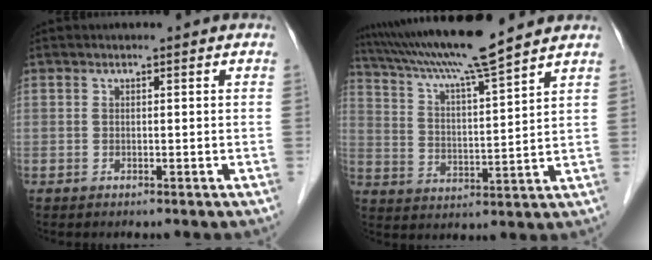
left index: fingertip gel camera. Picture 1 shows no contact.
{"total": 14.7, "force": [12.7, -0.9, 7.4], "torque": [-0.137, 0.014, 0.212]}